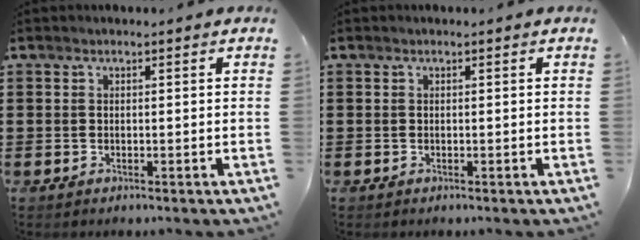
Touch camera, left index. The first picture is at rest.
{"total": 0.0}